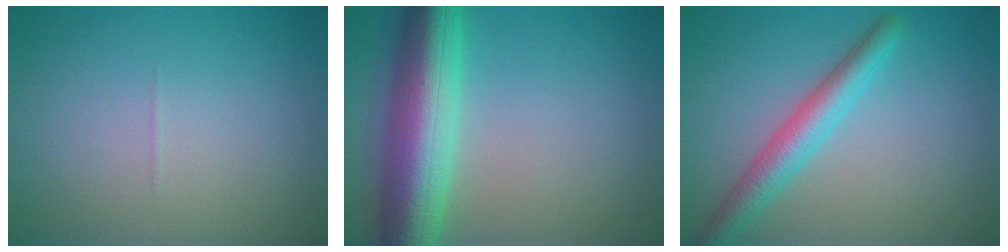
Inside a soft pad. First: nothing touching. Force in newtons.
{"total": 9.9, "press": 9.9, "slide": 0.2}
{"total": 3.8, "press": 3.8, "slide": 0.1}